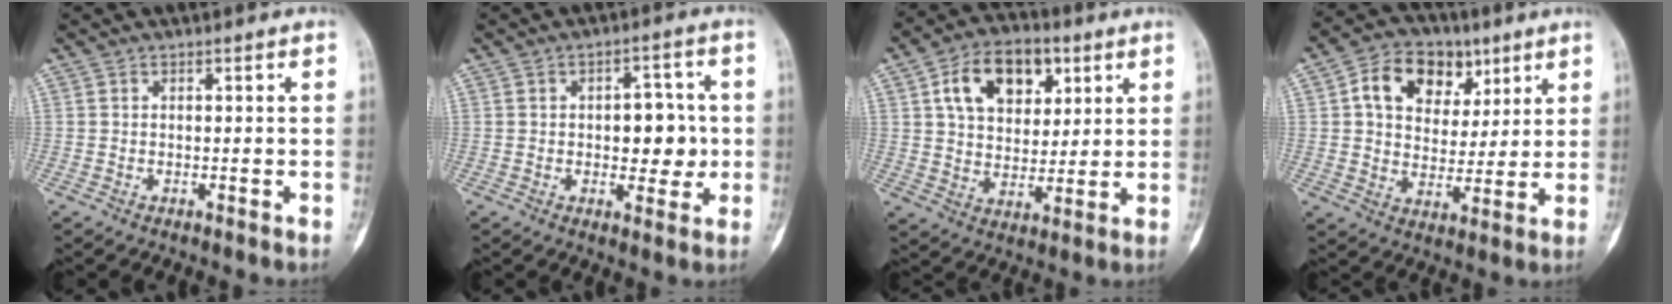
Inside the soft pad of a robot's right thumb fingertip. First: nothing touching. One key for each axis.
{"total": 8.3, "fx": -0.3, "fy": 4.9, "fz": 6.7, "tx": -0.055, "ty": 0.010, "tz": -0.001}
{"total": 14.5, "fx": 5.6, "fy": 9.6, "fz": 9.3, "tx": -0.118, "ty": -0.009, "tz": 0.095}
{"total": 13.9, "fx": 5.5, "fy": 10.3, "fz": 7.6, "tx": -0.089, "ty": -0.002, "tz": 0.092}